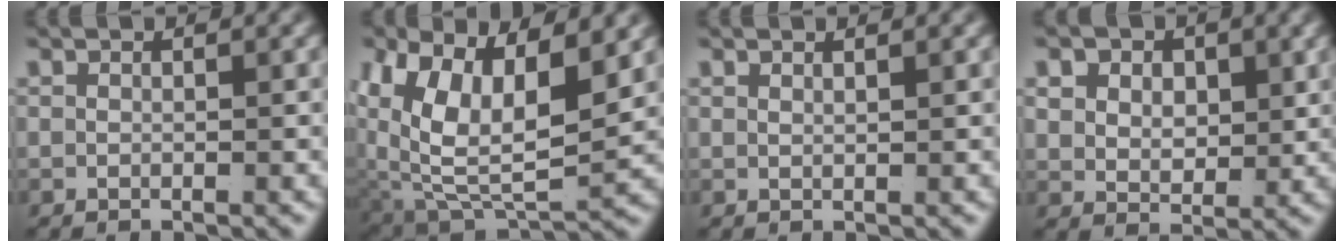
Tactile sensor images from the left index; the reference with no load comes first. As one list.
[{"total": 10.9, "force": [1.1, 7.1, 8.1], "torque": [-0.179, -0.047, 0.043]}, {"total": 1.0, "force": [0.7, -0.7, 0.2], "torque": [-0.003, -0.005, 0.020]}, {"total": 4.3, "force": [1.2, 3.3, 2.5], "torque": [-0.053, -0.024, 0.035]}]